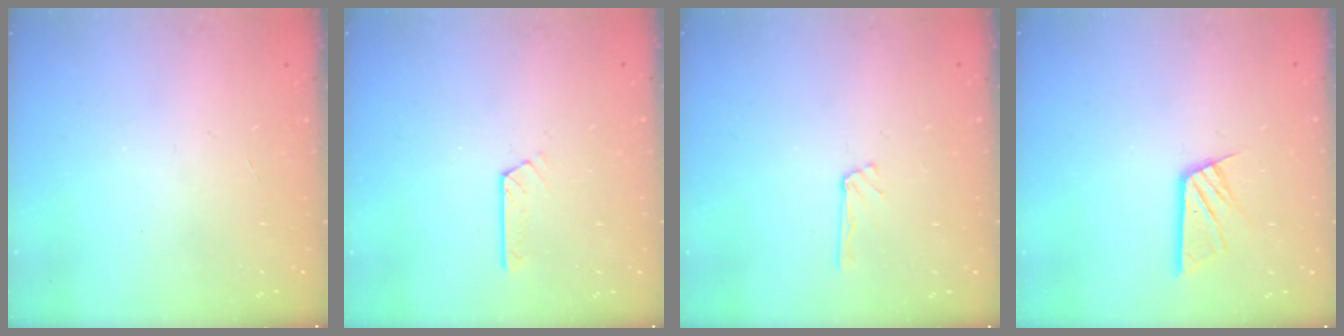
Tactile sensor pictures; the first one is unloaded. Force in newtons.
{"total": 3.5, "press": 3.5, "slide": 0.3}
{"total": 4.3, "press": 4.2, "slide": 0.4}
{"total": 9.0, "press": 9.0, "slide": 0.9}